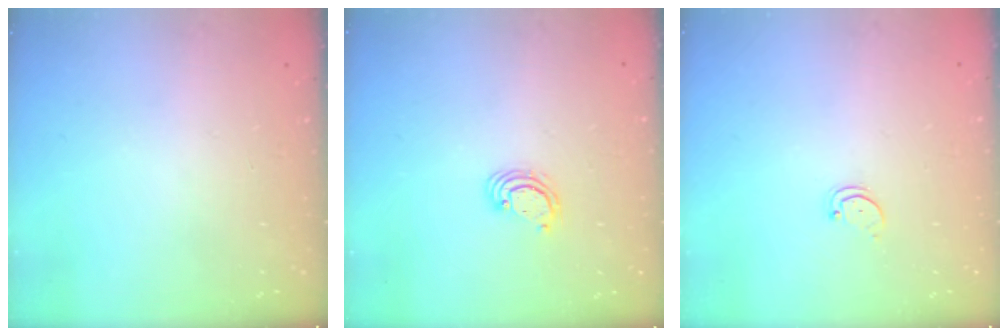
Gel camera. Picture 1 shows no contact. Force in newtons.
{"total": 3.5, "press": 3.5, "slide": 0.3}
{"total": 1.6, "press": 1.6, "slide": 0.4}